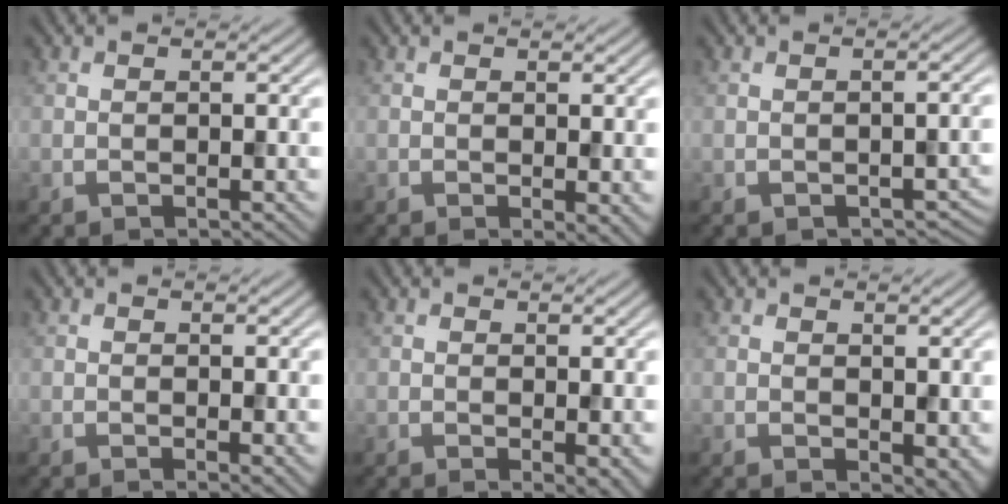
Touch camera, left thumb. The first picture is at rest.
{"total": 1.6, "force": [0.0, 0.6, 1.5], "torque": [-0.020, -0.007, 0.001]}
{"total": 2.4, "force": [-1.3, 1.3, 1.6], "torque": [-0.021, -0.009, -0.011]}
{"total": 1.0, "force": [0.1, 0.2, 0.9], "torque": [-0.012, -0.004, 0.000]}
{"total": 2.2, "force": [-0.3, 0.9, 2.0], "torque": [-0.027, -0.007, -0.002]}
{"total": 2.3, "force": [0.3, 1.5, 1.7], "torque": [-0.026, -0.007, 0.011]}